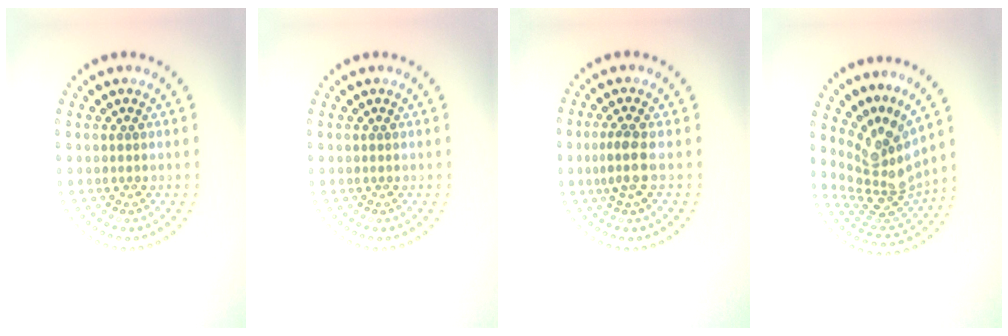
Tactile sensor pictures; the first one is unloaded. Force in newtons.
{"total": 0.0}
{"total": 2.1, "press": 1.8, "slide": 1.1}
{"total": 4.7, "press": 3.1, "slide": 3.6}